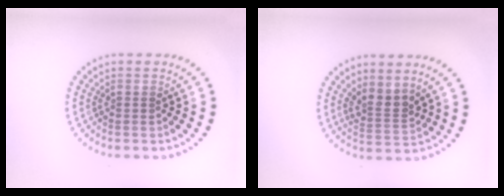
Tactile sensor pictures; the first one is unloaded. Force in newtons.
{"total": 2.6, "press": 1.9, "slide": 1.9}